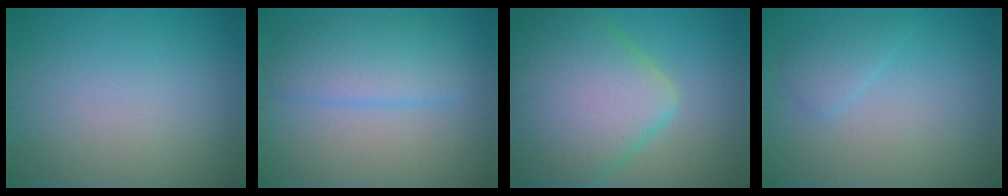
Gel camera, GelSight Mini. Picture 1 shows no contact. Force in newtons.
{"total": 4.0, "press": 4.0, "slide": 0.4}
{"total": 11.1, "press": 11.1, "slide": 0.5}
{"total": 1.7, "press": 1.7, "slide": 0.1}